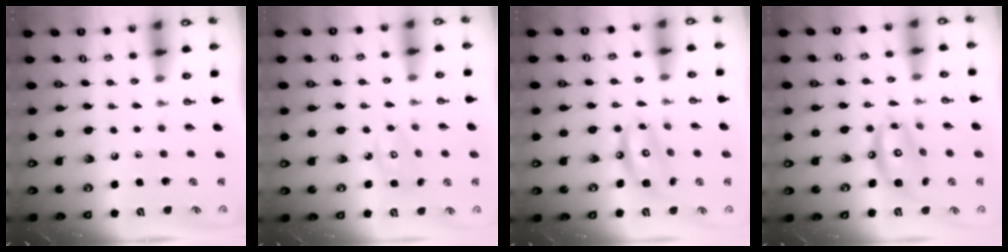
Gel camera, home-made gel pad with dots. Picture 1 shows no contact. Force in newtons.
{"total": 3.7, "press": 3.7, "slide": 0.2}
{"total": 10.2, "press": 10.1, "slide": 1.0}
{"total": 12.3, "press": 12.3, "slide": 1.2}